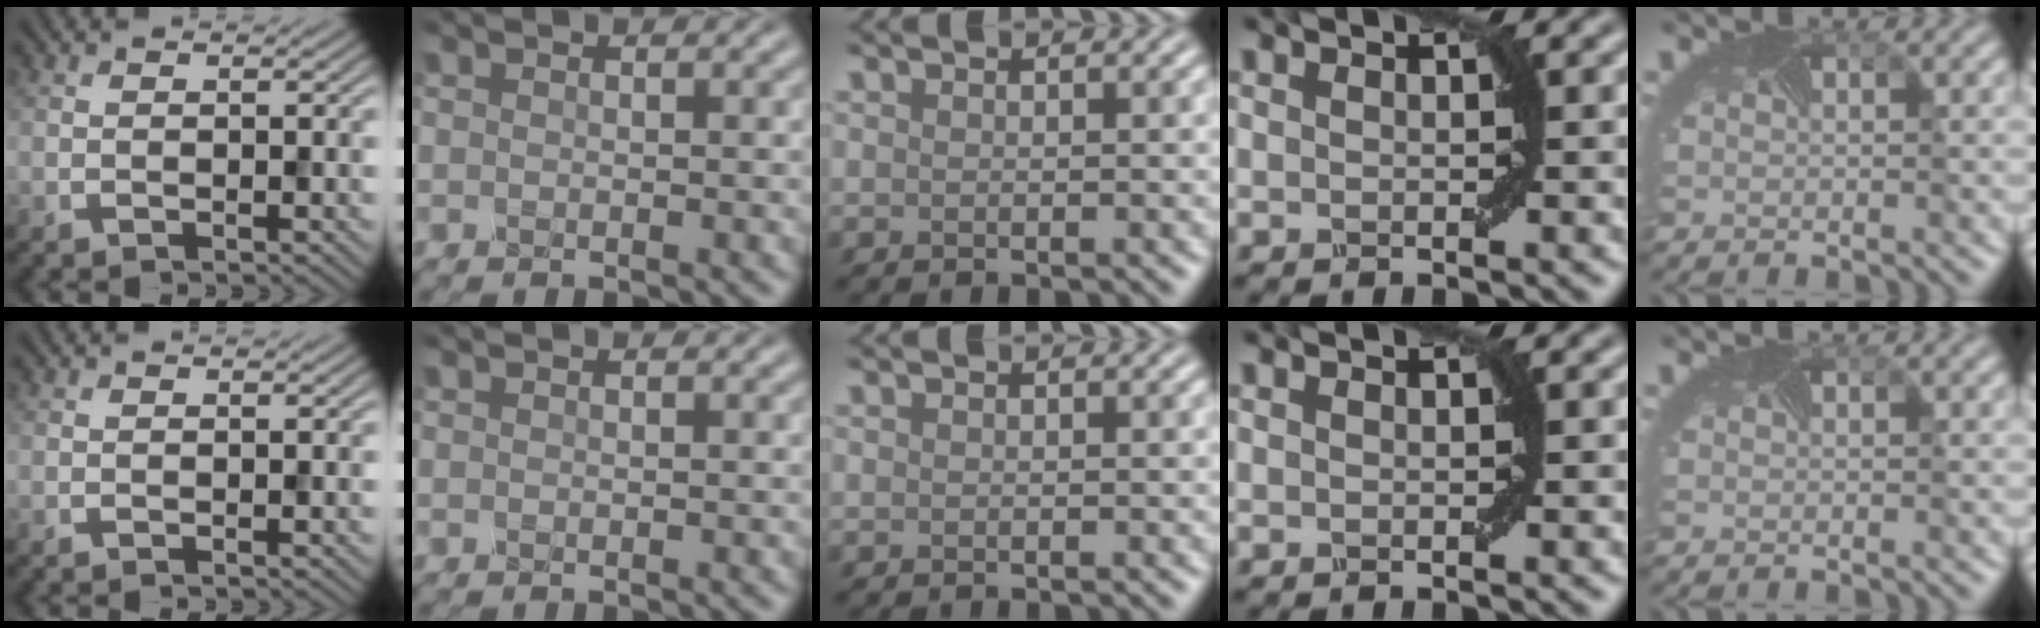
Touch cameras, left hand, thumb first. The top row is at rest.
{}